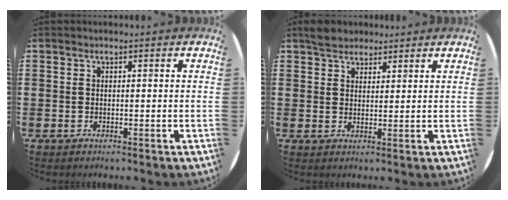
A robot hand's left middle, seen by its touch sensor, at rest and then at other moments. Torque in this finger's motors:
{"motor_torque": [0.52, -0.51, 0.01, 0.02]}